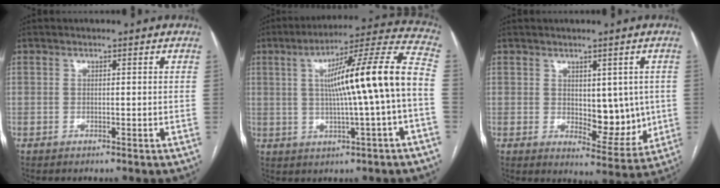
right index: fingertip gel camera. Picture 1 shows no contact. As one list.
[{"total": 15.9, "force": [0.0, -0.3, 15.9], "torque": [-0.239, 0.026, -0.001]}, {"total": 7.8, "force": [0.2, 3.9, 6.8], "torque": [-0.074, -0.006, 0.017]}]